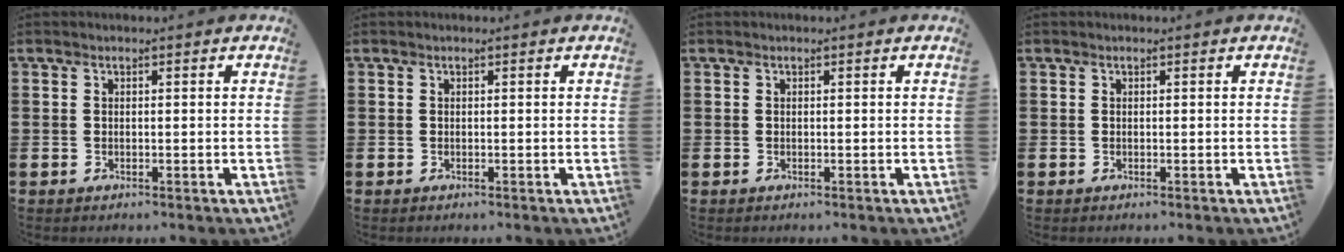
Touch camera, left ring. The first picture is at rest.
{"total": 0.0}
{"total": 0.0}
{"total": 0.0}